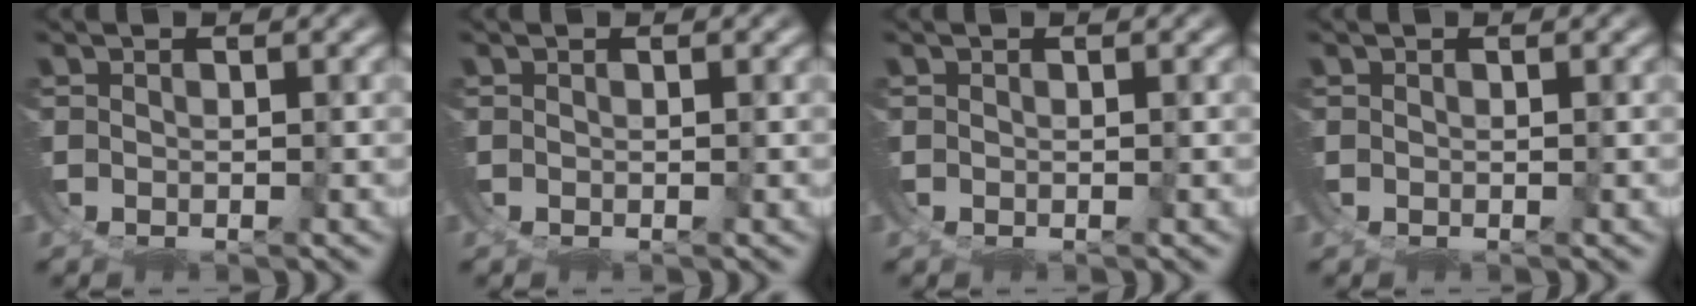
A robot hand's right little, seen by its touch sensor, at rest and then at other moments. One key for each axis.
{"total": 0.0}
{"total": 0.0}
{"total": 0.0}